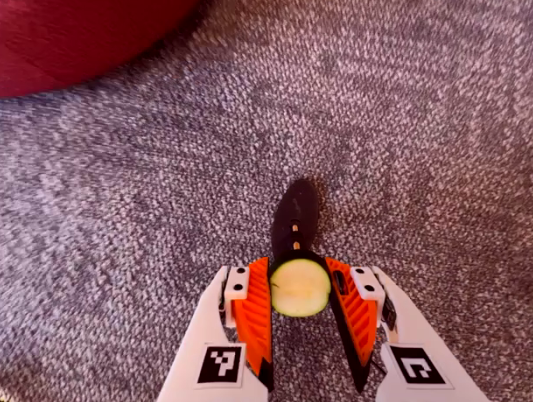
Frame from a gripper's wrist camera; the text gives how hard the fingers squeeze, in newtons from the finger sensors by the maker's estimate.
{"total": 9.7, "left": 9.5, "right": 9.9}